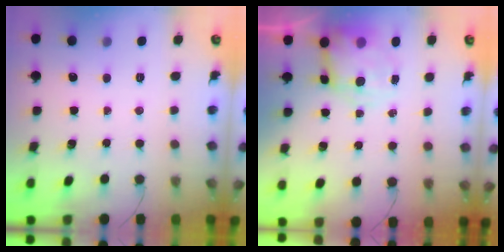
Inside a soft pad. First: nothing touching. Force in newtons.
{"total": 7.6, "press": 7.5, "slide": 0.7}